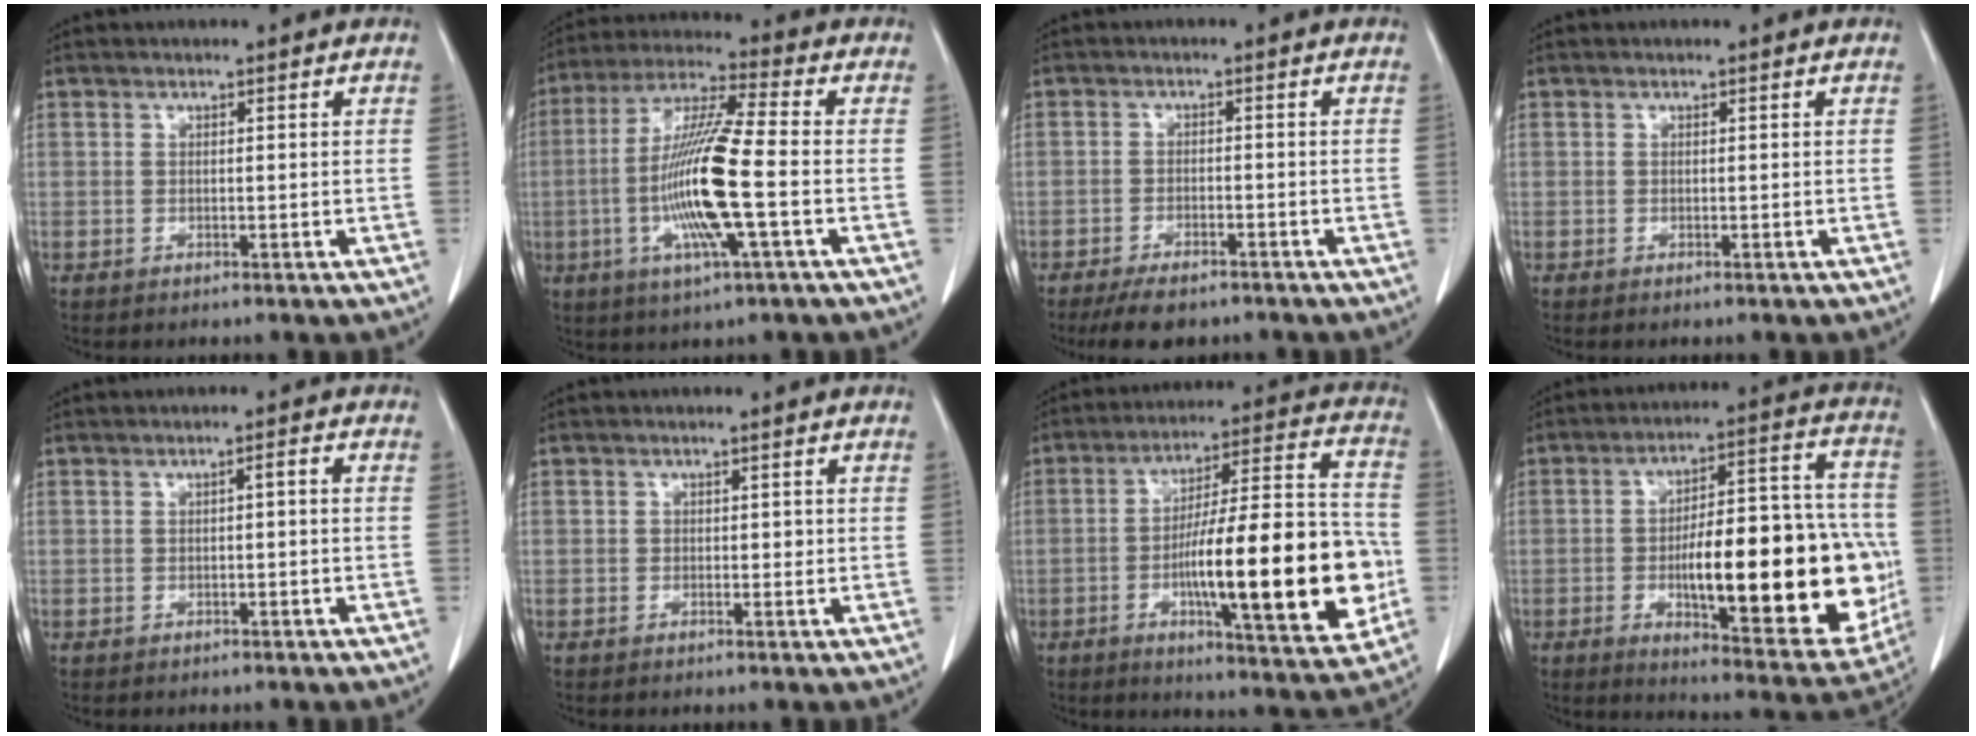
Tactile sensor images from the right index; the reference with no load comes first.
{"total": 14.7, "force": [-2.9, 0.6, 14.4], "torque": [-0.292, -0.009, -0.061]}
{"total": 6.4, "force": [-5.2, 2.0, 3.1], "torque": [-0.048, -0.008, -0.081]}
{"total": 0.0}
{"total": 1.2, "force": [-0.1, 0.2, 1.2], "torque": [-0.017, 0.004, 0.000]}
{"total": 1.1, "force": [0.0, 0.8, 0.8], "torque": [-0.010, 0.004, 0.000]}
{"total": 23.4, "force": [-4.9, 3.7, 22.6], "torque": [-0.314, 0.012, -0.068]}
{"total": 26.6, "force": [-4.4, 7.5, 25.2], "torque": [-0.304, 0.020, -0.047]}